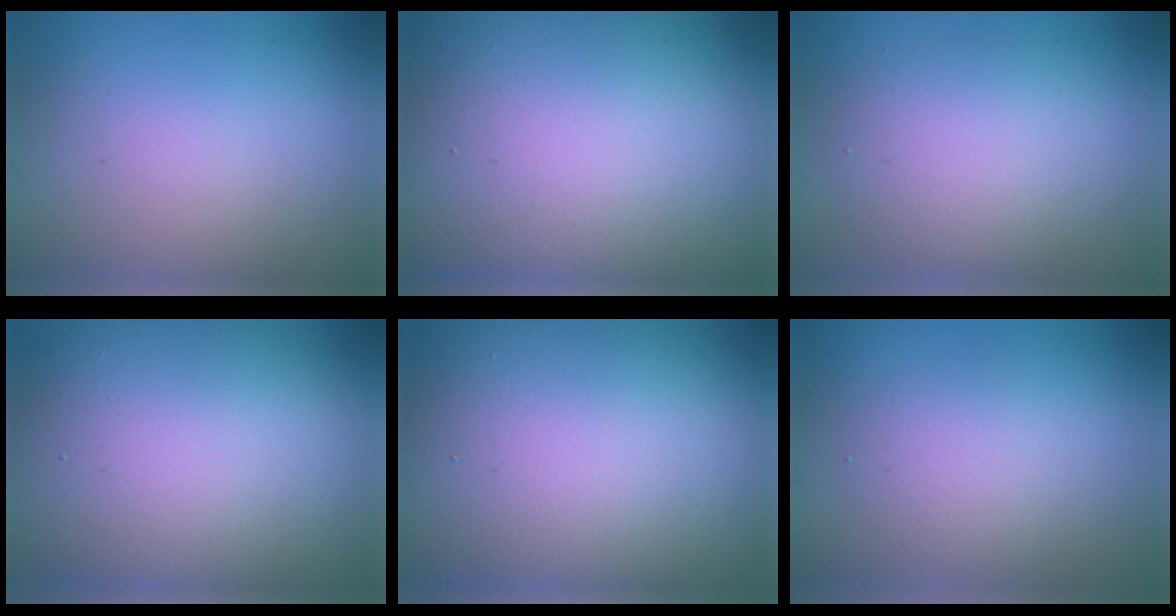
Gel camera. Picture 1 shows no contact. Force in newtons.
{"total": 21.4, "press": 21.3, "slide": 0.6}
{"total": 4.1, "press": 4.1, "slide": 0.1}
{"total": 15.3, "press": 15.3, "slide": 1.2}
{"total": 18.2, "press": 18.1, "slide": 0.8}
{"total": 2.3, "press": 2.3, "slide": 0.2}